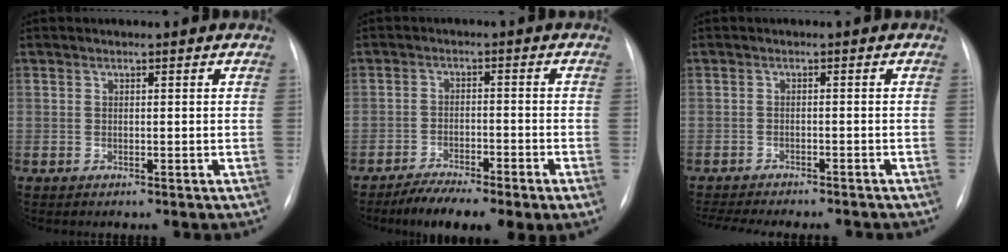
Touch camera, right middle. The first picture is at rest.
{"total": 8.1, "force": [-5.6, 1.1, 5.7], "torque": [-0.097, -0.010, -0.094]}
{"total": 13.1, "force": [-11.7, 2.9, 5.2], "torque": [-0.096, -0.010, -0.153]}